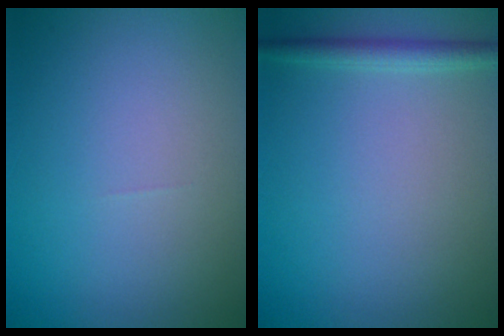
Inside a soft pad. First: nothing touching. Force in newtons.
{"total": 1.7, "press": 1.7, "slide": 0.1}